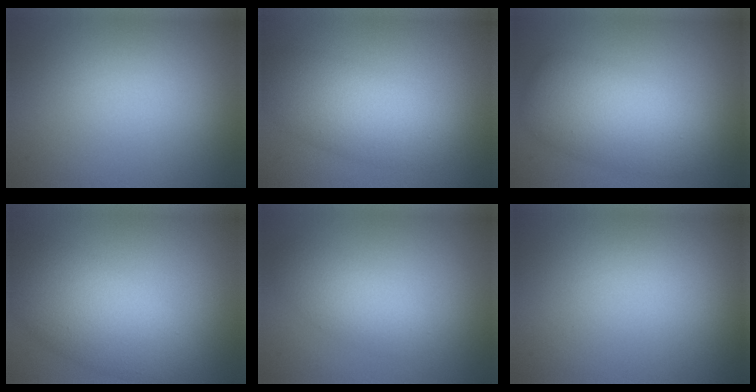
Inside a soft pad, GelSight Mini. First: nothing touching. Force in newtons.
{"total": 5.1, "press": 5.1, "slide": 0.2}
{"total": 6.5, "press": 6.5, "slide": 0.1}
{"total": 7.0, "press": 7.0, "slide": 0.2}
{"total": 2.8, "press": 2.8, "slide": 0.1}
{"total": 0.0}